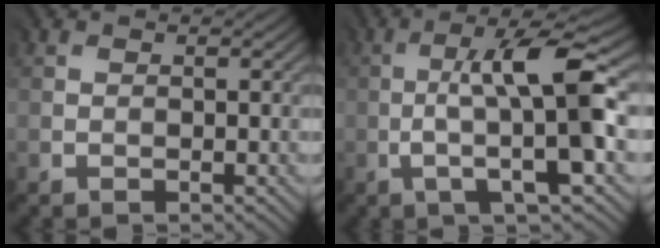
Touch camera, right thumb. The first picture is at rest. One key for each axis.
{"total": 10.5, "fx": -0.2, "fy": 1.8, "fz": 10.3, "tx": -0.161, "ty": 0.019, "tz": -0.002}